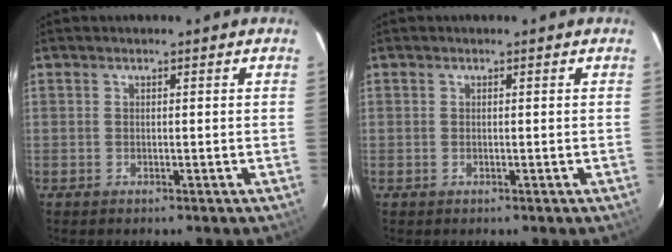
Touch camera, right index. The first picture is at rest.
{"total": 0.0}